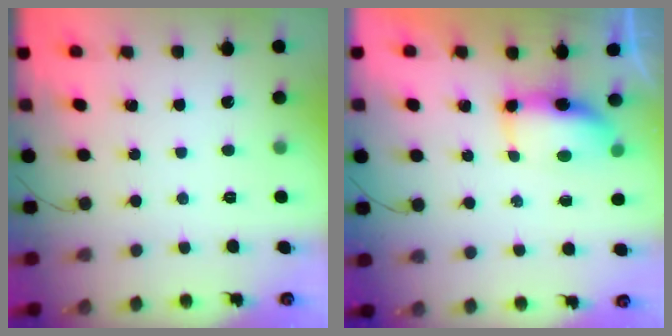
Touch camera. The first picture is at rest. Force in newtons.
{"total": 6.9, "press": 6.8, "slide": 1.2}